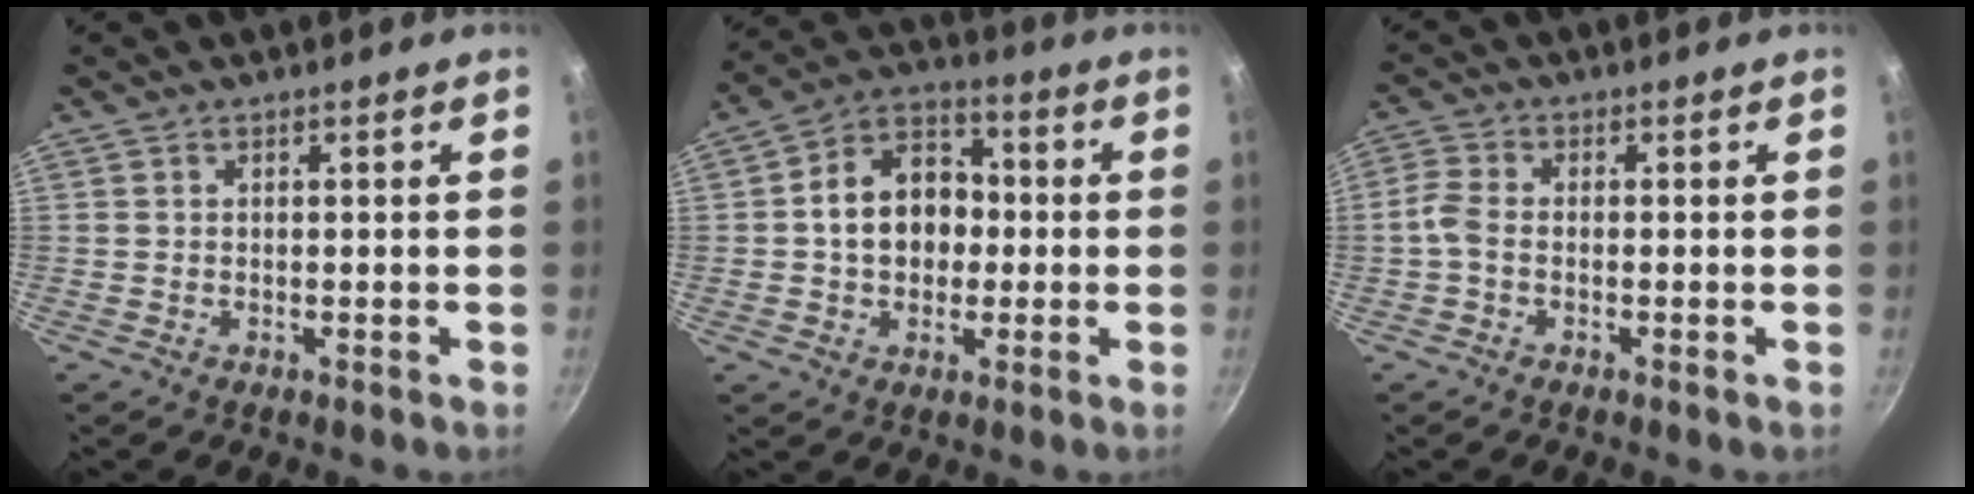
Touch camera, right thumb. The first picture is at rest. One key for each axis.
{"total": 12.3, "fx": 0.0, "fy": 9.4, "fz": 8.0, "tx": -0.092, "ty": 0.028, "tz": -0.014}
{"total": 3.3, "fx": -1.1, "fy": 2.0, "fz": 2.4, "tx": -0.060, "ty": 0.013, "tz": -0.034}